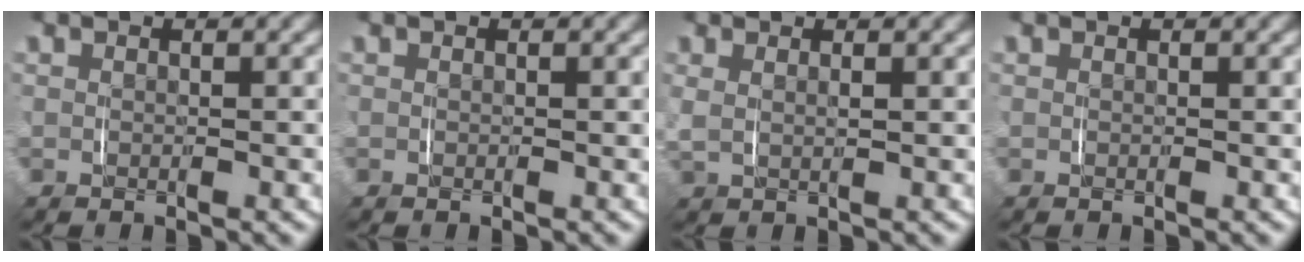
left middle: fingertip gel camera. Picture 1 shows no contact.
{"total": 0.0}
{"total": 1.7, "force": [0.6, 1.1, 1.2], "torque": [-0.036, -0.002, 0.015]}
{"total": 0.0}